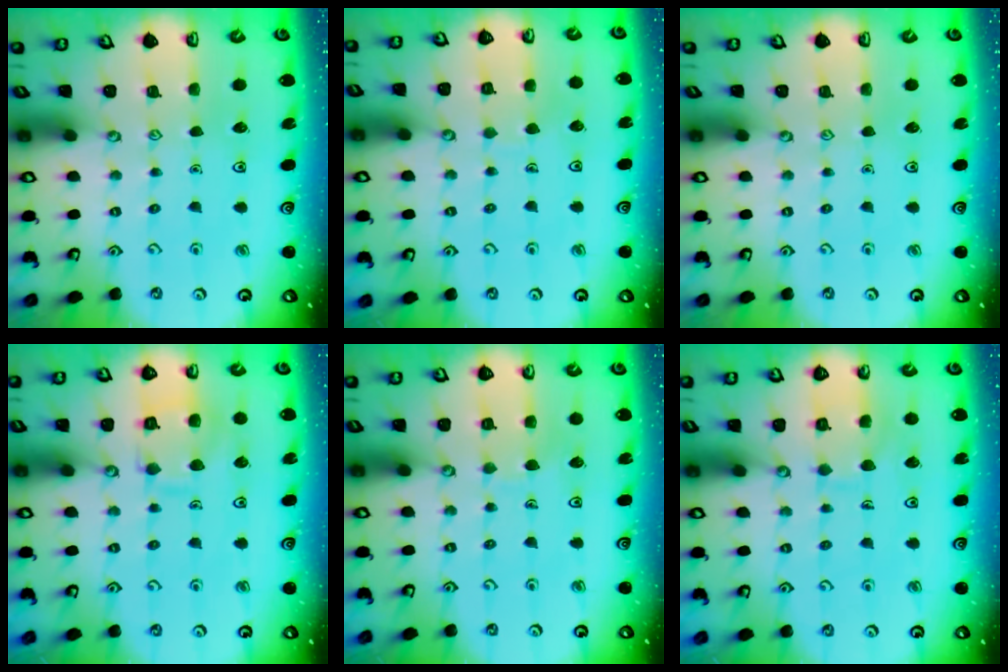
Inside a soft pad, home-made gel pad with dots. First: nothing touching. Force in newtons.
{"total": 3.9, "press": 3.9, "slide": 0.4}
{"total": 0.0}
{"total": 10.7, "press": 10.7, "slide": 0.9}
{"total": 4.4, "press": 4.4, "slide": 0.3}
{"total": 7.8, "press": 7.8, "slide": 0.7}